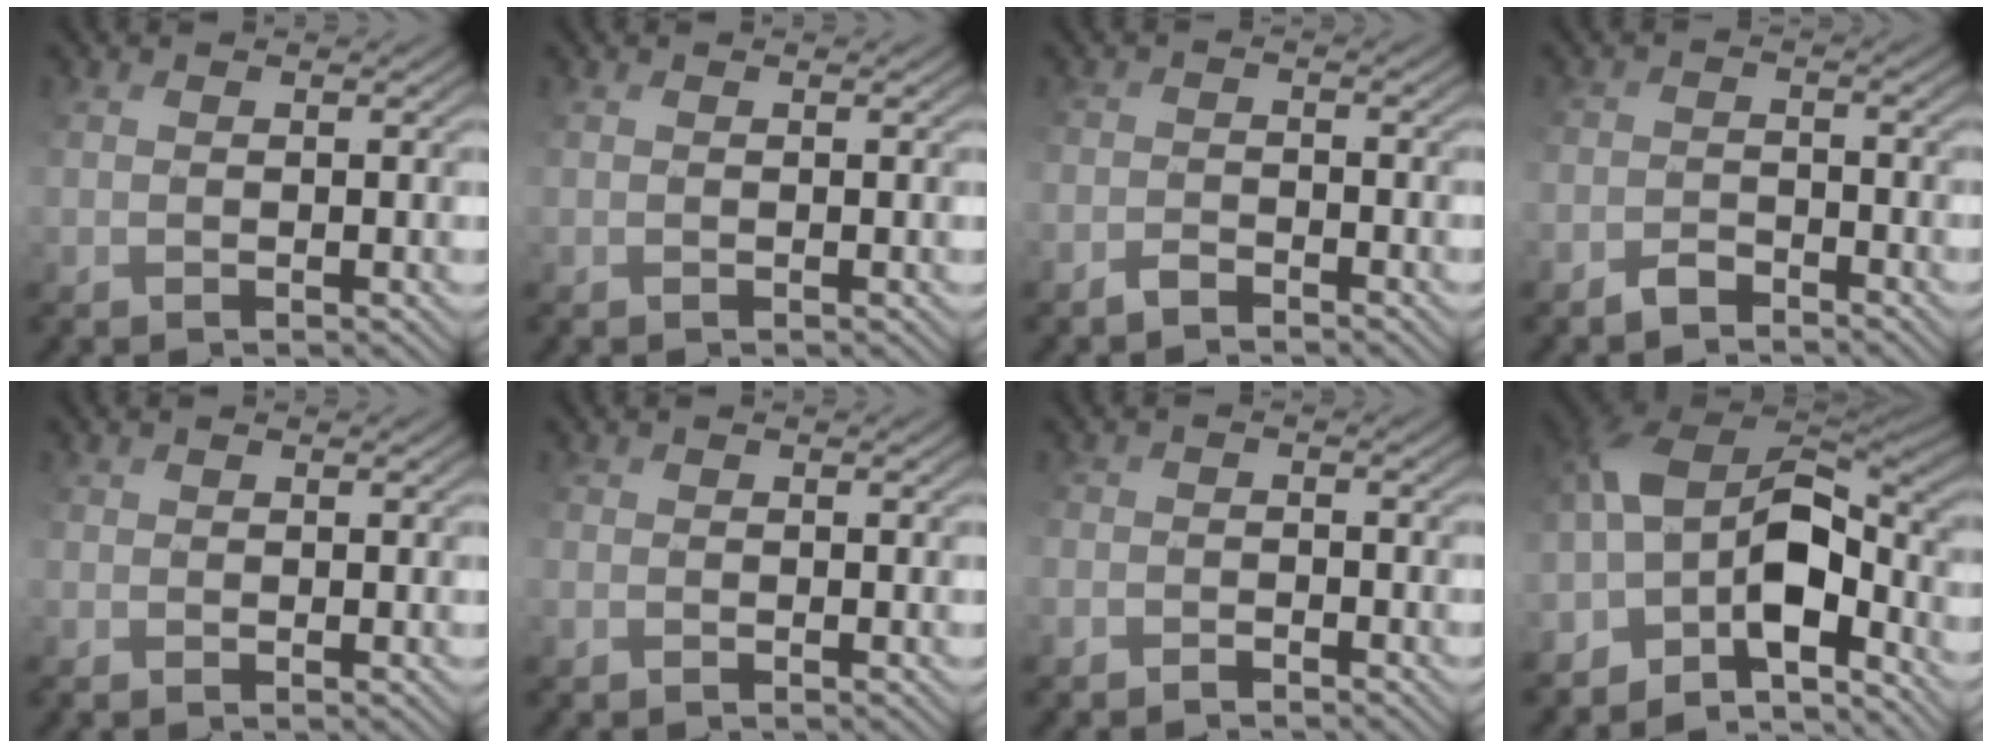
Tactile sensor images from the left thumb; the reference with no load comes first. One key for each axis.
{"total": 0.0}
{"total": 1.8, "fx": -1.7, "fy": 0.5, "fz": -0.1, "tx": 0.002, "ty": 0.000, "tz": -0.034}
{"total": 2.4, "fx": -2.2, "fy": 0.8, "fz": 0.1, "tx": 0.000, "ty": 0.001, "tz": -0.044}
{"total": 0.7, "fx": -0.6, "fy": 0.3, "fz": -0.1, "tx": 0.000, "ty": -0.006, "tz": -0.009}
{"total": 0.7, "fx": -0.5, "fy": 0.2, "fz": -0.5, "tx": 0.009, "ty": -0.005, "tz": -0.006}
{"total": 1.9, "fx": -1.8, "fy": 0.6, "fz": -0.3, "tx": 0.008, "ty": -0.003, "tz": -0.033}
{"total": 12.5, "fx": -5.9, "fy": 6.5, "fz": 8.9, "tx": -0.194, "ty": -0.001, "tz": -0.101}